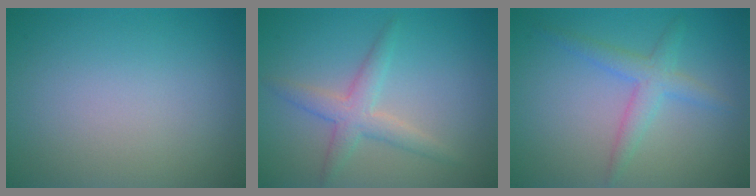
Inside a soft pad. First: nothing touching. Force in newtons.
{"total": 3.0, "press": 3.0, "slide": 0.1}
{"total": 2.7, "press": 2.7, "slide": 0.0}